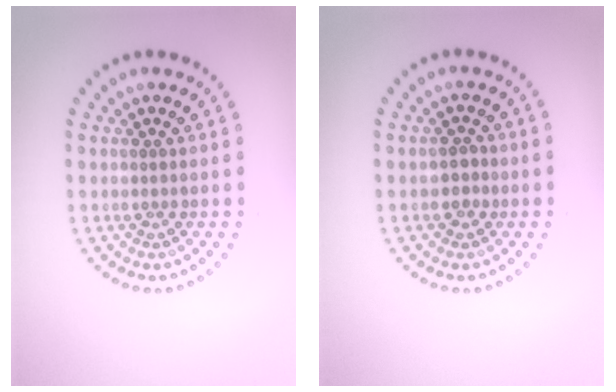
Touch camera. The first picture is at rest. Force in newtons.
{"total": 1.2, "press": 1.0, "slide": 0.5}